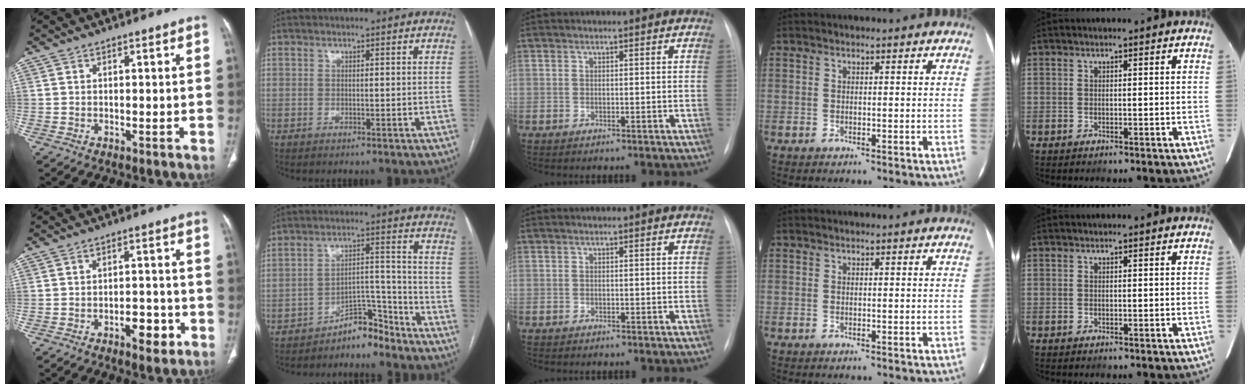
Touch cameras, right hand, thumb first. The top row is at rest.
{"thumb": {"total": 5.8, "force": [-2.8, 2.8, 4.2], "torque": [-0.044, 0.019, -0.038]}, "index": {"total": 5.9, "force": [-5.4, 1.8, 1.6], "torque": [-0.014, 0.032, -0.090]}}